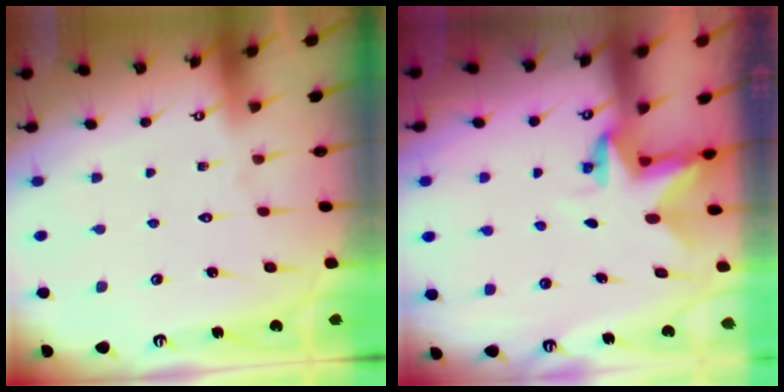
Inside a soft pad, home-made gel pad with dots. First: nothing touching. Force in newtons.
{"total": 2.8, "press": 2.8, "slide": 0.2}